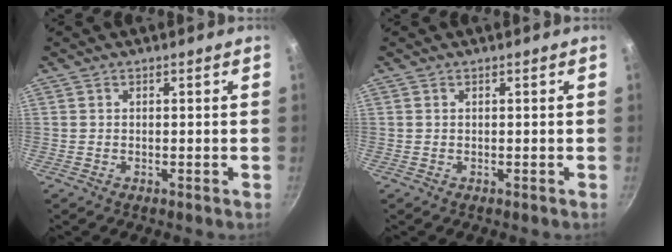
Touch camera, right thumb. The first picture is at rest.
{"total": 0.0}